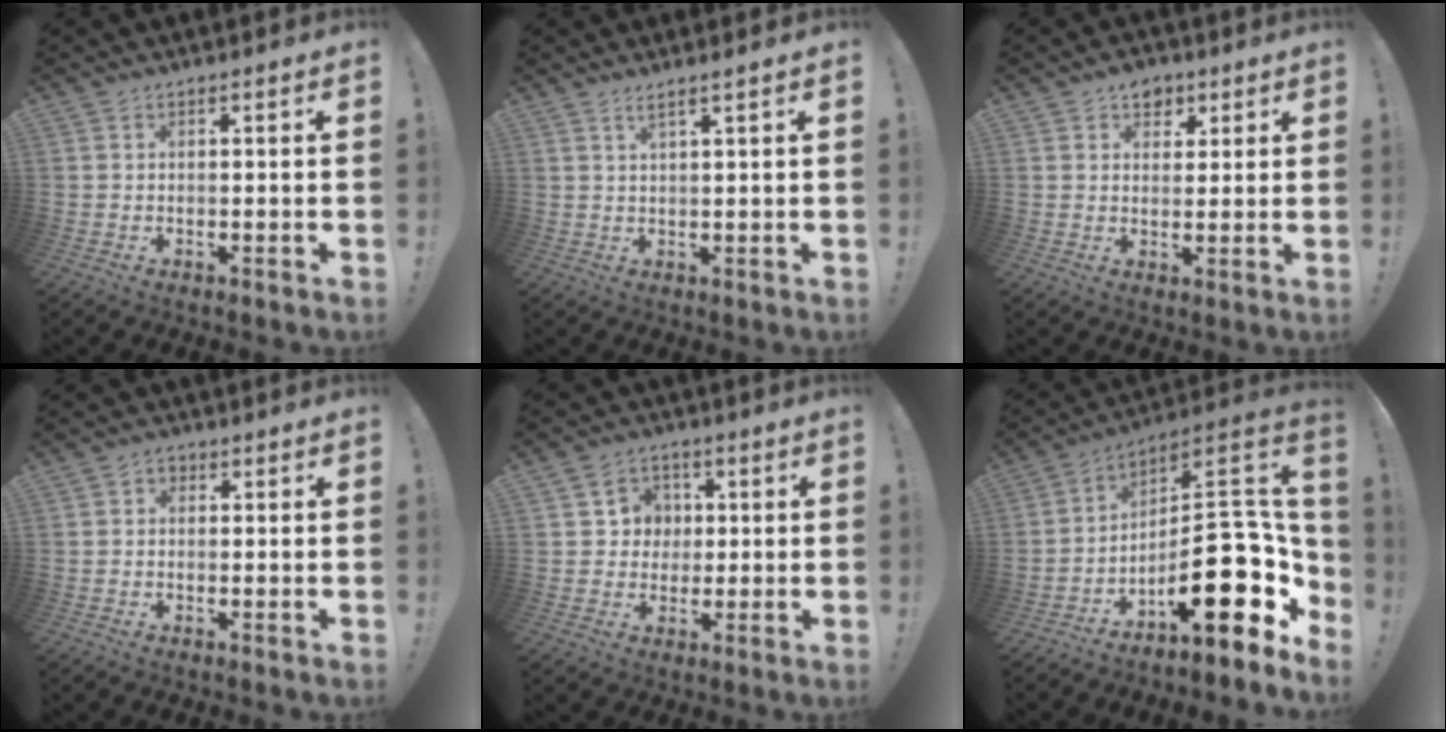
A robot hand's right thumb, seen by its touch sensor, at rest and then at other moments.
{"total": 2.7, "force": [1.9, -0.3, 1.9], "torque": [-0.032, -0.010, 0.030]}
{"total": 6.0, "force": [3.3, 4.7, 1.8], "torque": [-0.011, -0.017, 0.060]}
{"total": 1.9, "force": [0.1, 1.6, 1.0], "torque": [-0.012, 0.000, 0.000]}
{"total": 6.9, "force": [1.2, 6.7, 0.9], "torque": [-0.008, -0.006, 0.026]}
{"total": 24.5, "force": [-6.5, 10.2, 21.3], "torque": [-0.306, 0.026, -0.095]}